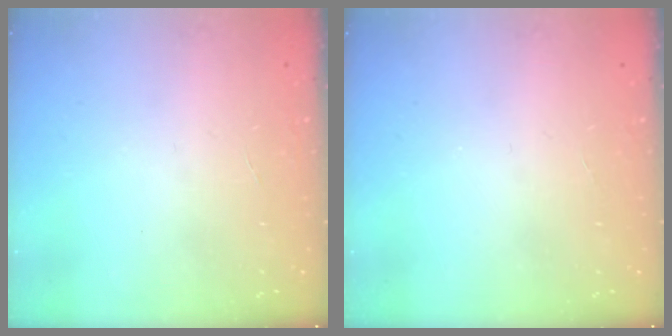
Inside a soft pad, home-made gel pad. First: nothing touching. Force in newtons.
{"total": 0.0}